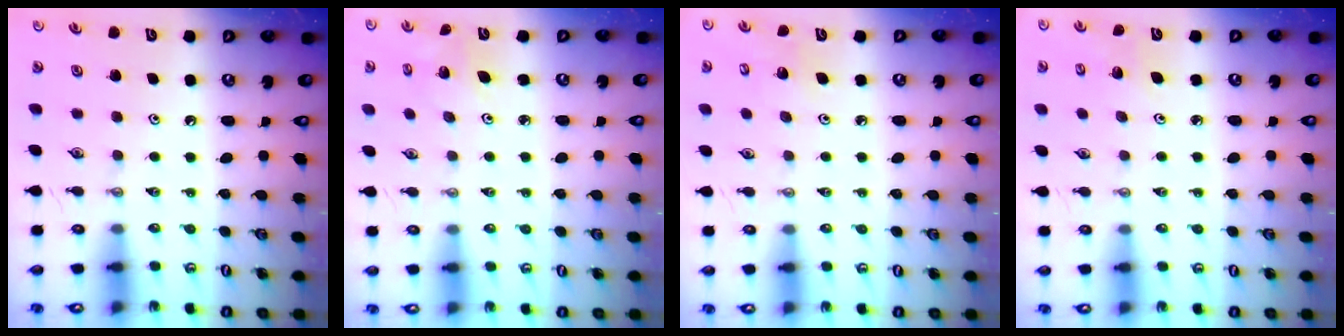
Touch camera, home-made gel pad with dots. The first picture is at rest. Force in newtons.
{"total": 2.7, "press": 2.7, "slide": 0.1}
{"total": 4.8, "press": 4.6, "slide": 1.3}
{"total": 2.8, "press": 2.8, "slide": 0.3}